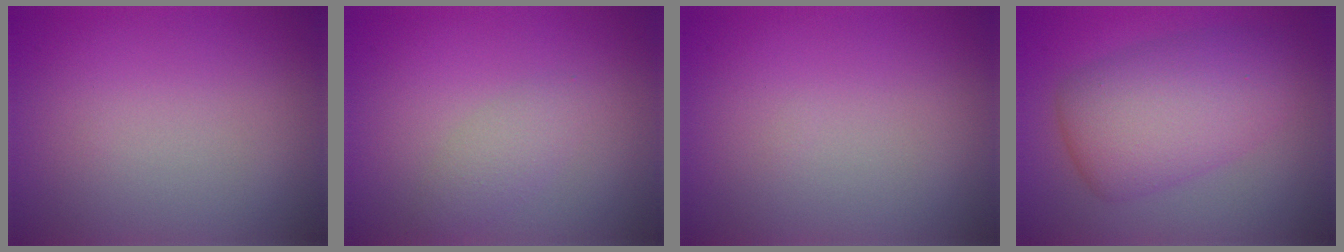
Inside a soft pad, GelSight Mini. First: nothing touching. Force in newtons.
{"total": 1.8, "press": 1.8, "slide": 0.1}
{"total": 0.0}
{"total": 6.9, "press": 6.9, "slide": 0.2}